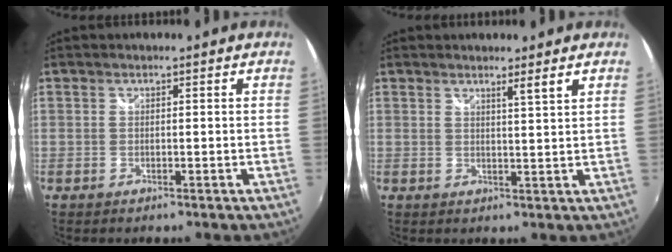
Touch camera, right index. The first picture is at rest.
{"total": 2.5, "force": [1.9, -0.6, 1.5], "torque": [-0.027, -0.007, 0.023]}